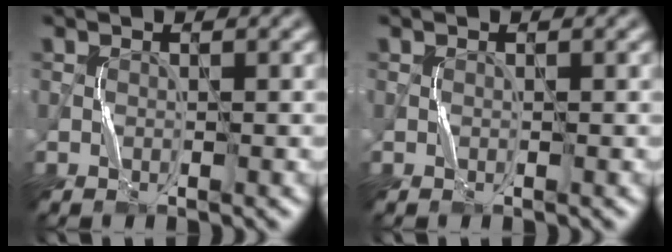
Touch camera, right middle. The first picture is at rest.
{"total": 0.0}